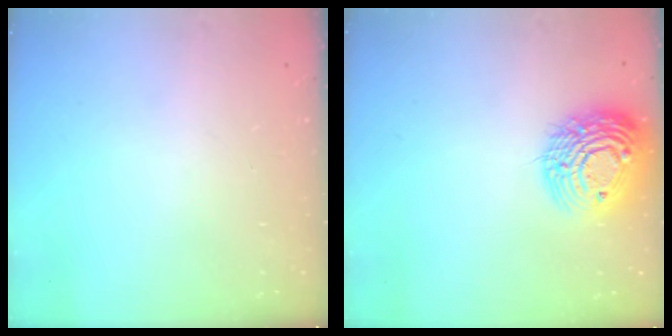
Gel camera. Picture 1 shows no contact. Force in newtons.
{"total": 17.3, "press": 17.2, "slide": 1.7}